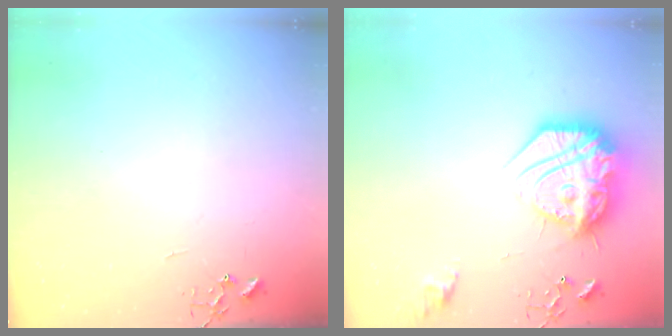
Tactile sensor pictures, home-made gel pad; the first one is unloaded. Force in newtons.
{"total": 28.2, "press": 28.0, "slide": 2.8}